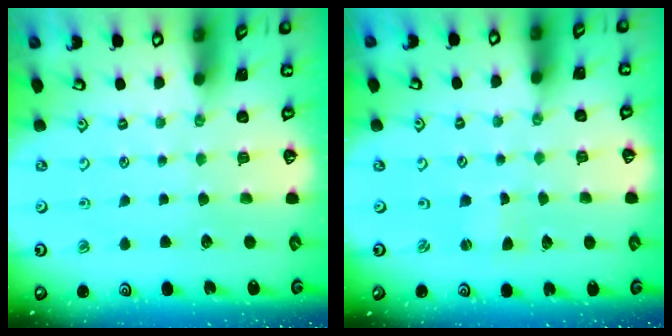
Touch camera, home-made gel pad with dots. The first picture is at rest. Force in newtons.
{"total": 0.0}